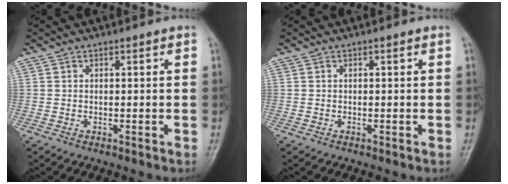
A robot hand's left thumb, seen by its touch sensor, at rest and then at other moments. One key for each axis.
{"total": 0.0}